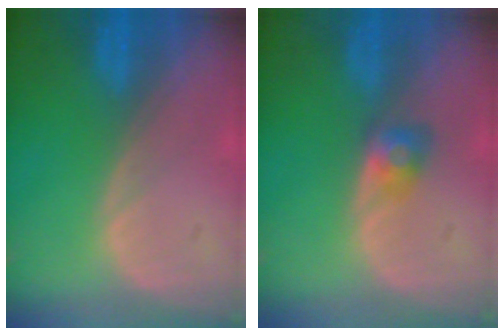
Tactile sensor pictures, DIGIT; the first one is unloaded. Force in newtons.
{"total": 2.9, "press": 2.5, "slide": 1.4}